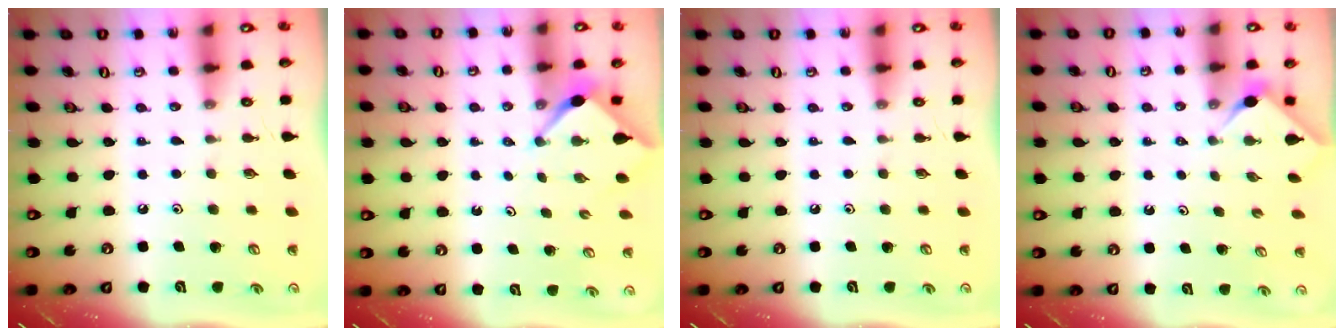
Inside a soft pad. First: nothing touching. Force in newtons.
{"total": 2.6, "press": 2.6, "slide": 0.3}
{"total": 0.0}
{"total": 2.7, "press": 2.6, "slide": 0.4}